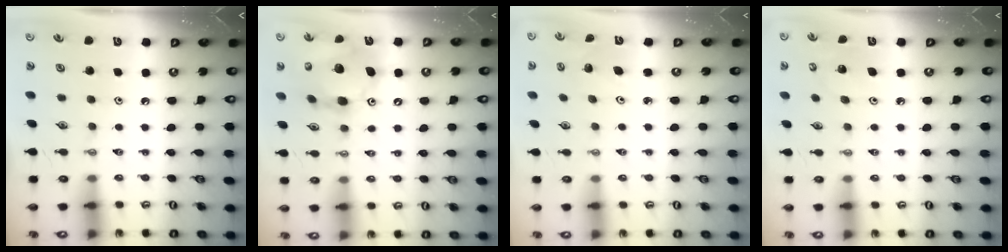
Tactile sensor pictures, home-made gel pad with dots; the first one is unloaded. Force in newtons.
{"total": 15.2, "press": 15.1, "slide": 1.8}
{"total": 3.2, "press": 2.9, "slide": 1.3}
{"total": 5.4, "press": 5.4, "slide": 0.9}